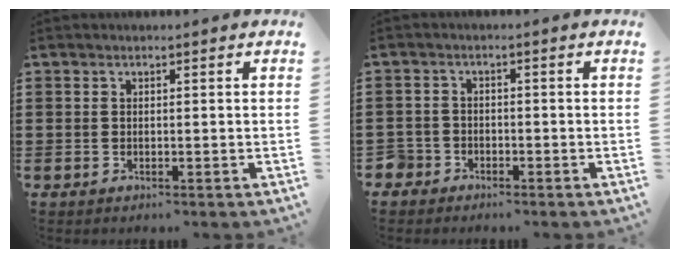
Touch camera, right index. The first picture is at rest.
{"total": 2.3, "force": [-1.8, 1.4, 0.0], "torque": [-0.014, -0.002, -0.044]}